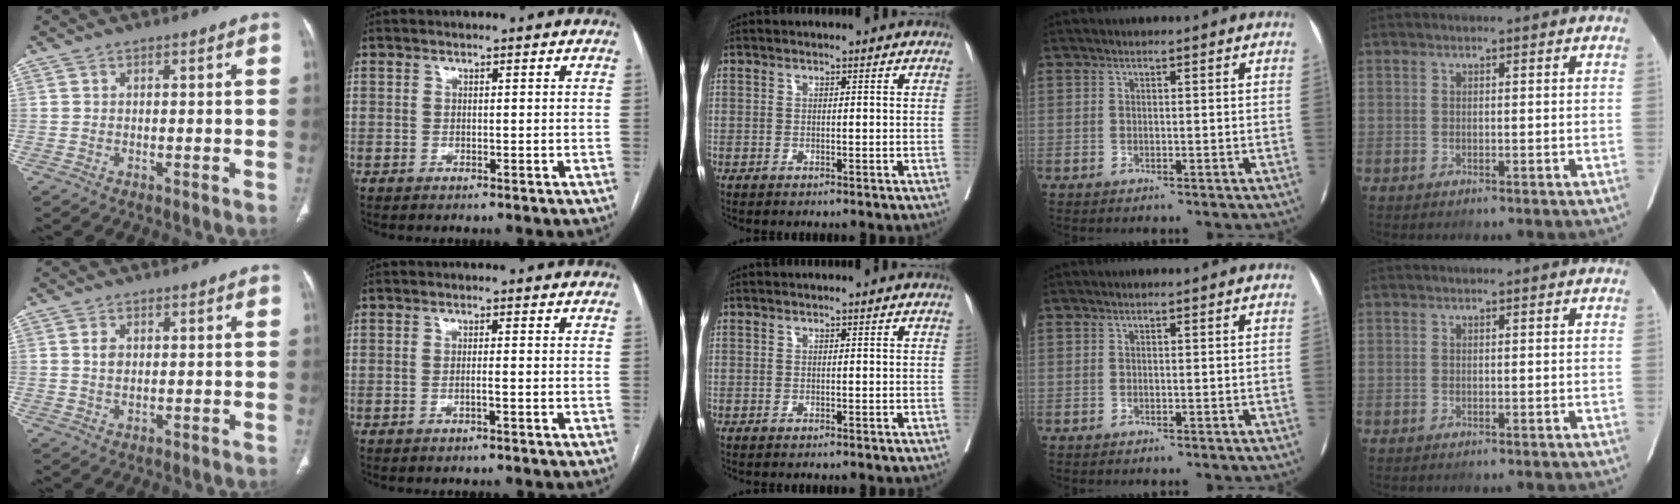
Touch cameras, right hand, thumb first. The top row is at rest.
{"thumb": {"total": 2.4, "force": [0.5, 1.6, 1.7], "torque": [-0.027, -0.004, 0.010]}, "index": {"total": 1.3, "force": [-0.6, -0.1, 1.1], "torque": [-0.022, 0.000, -0.010]}}